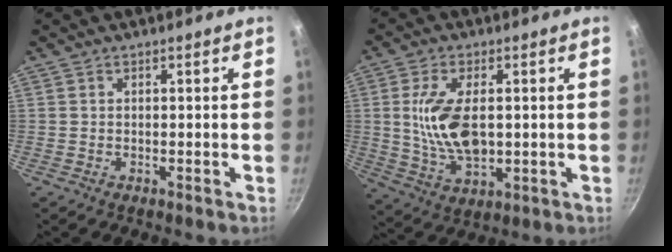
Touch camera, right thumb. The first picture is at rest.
{"total": 11.9, "force": [1.0, 6.3, 10.1], "torque": [-0.191, -0.010, 0.027]}